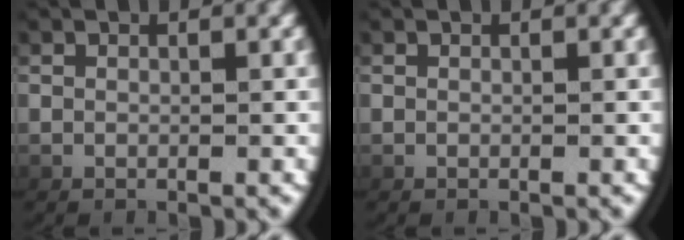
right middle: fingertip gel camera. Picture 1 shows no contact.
{"total": 0.0}